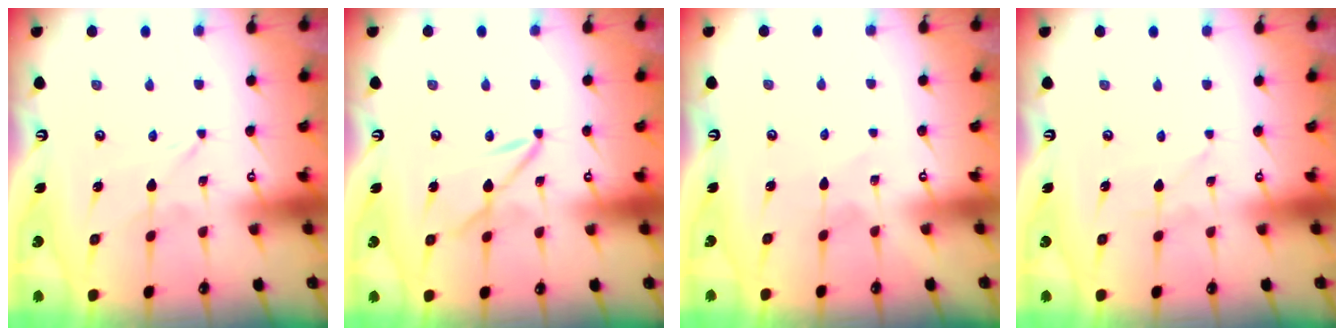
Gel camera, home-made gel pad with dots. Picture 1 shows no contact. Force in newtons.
{"total": 3.9, "press": 3.9, "slide": 0.3}
{"total": 2.5, "press": 2.5, "slide": 0.2}
{"total": 0.0}